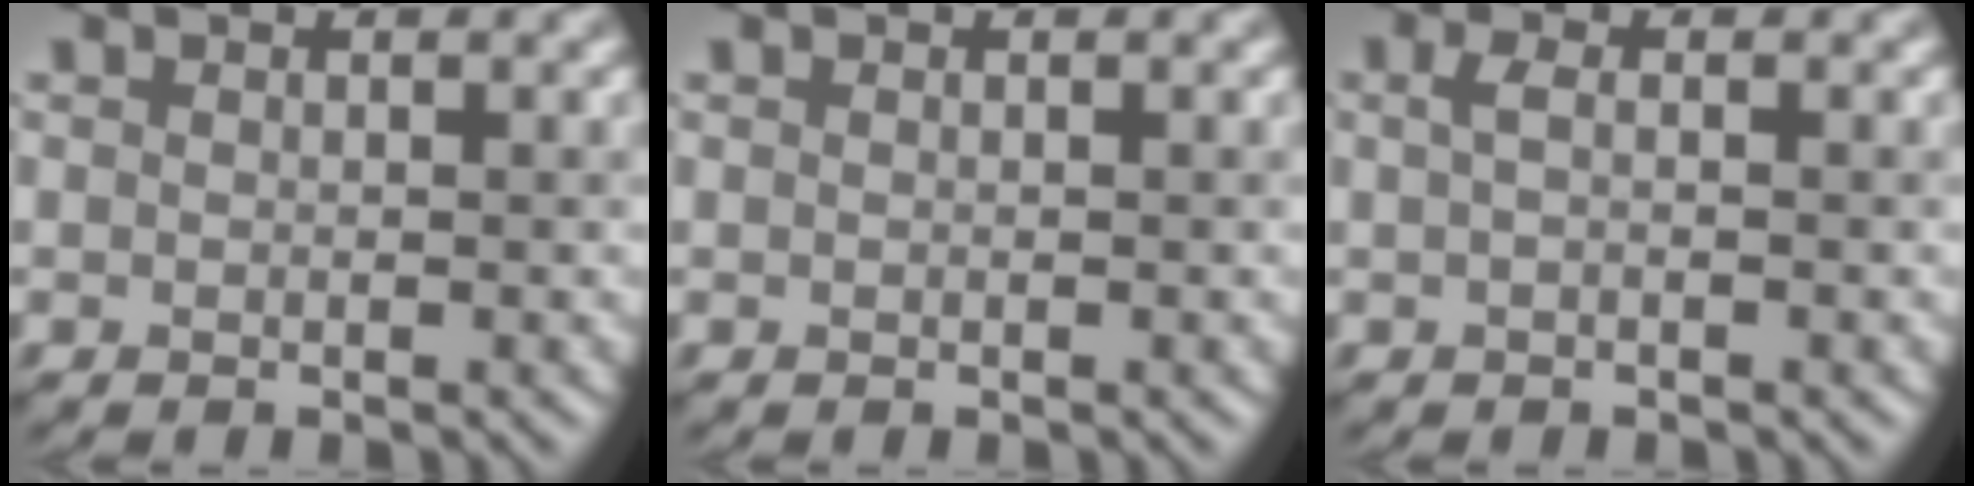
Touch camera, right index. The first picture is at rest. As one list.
[{"total": 0.0}, {"total": 0.9, "force": [0.0, 0.2, 0.9], "torque": [-0.022, 0.007, 0.003]}]